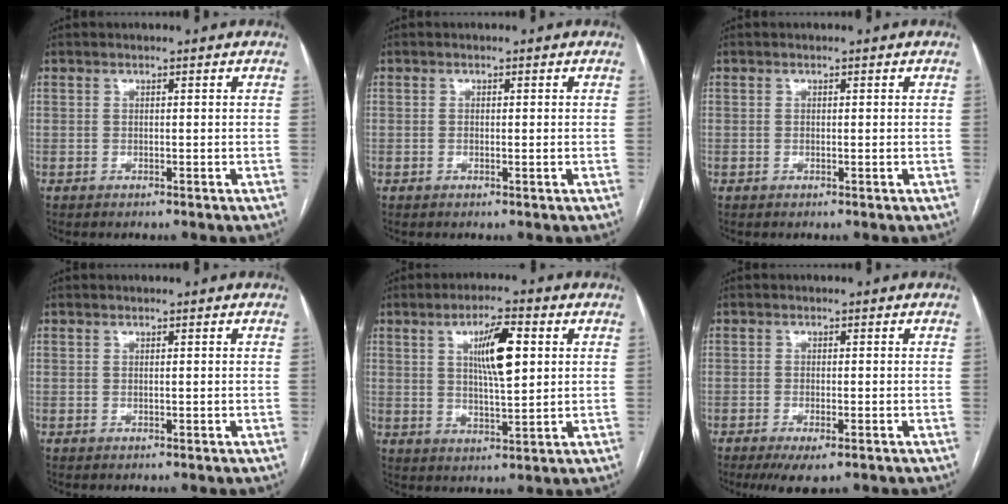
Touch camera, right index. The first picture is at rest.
{"total": 0.8, "force": [-0.1, 0.2, 0.8], "torque": [-0.016, -0.001, 0.000]}
{"total": 0.0}
{"total": 0.0}
{"total": 8.2, "force": [2.4, 1.6, 7.7], "torque": [-0.133, 0.005, 0.043]}
{"total": 4.5, "force": [-2.8, 1.0, 3.3], "torque": [-0.055, -0.011, -0.041]}